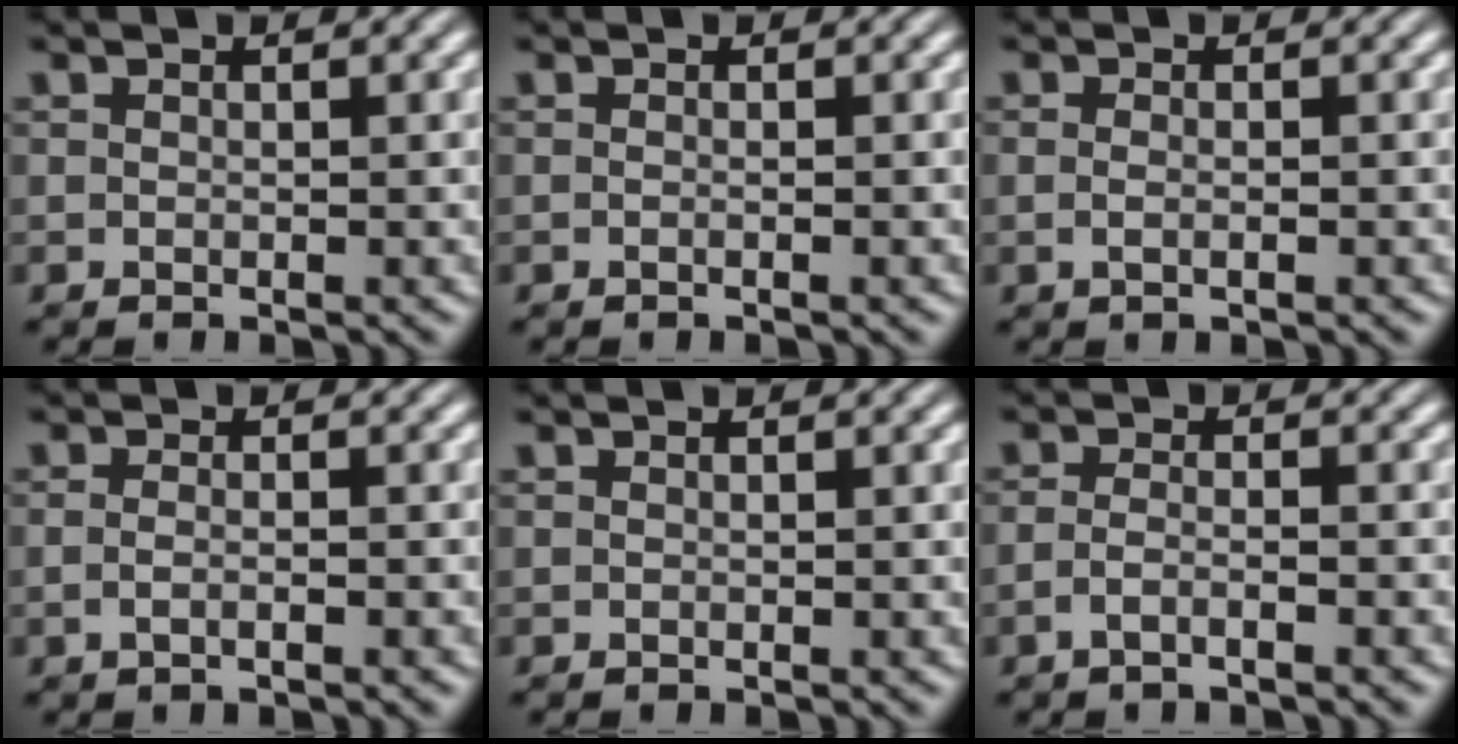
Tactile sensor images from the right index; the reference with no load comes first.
{"total": 0.6, "force": [-0.5, -0.2, 0.3], "torque": [-0.006, 0.000, -0.009]}
{"total": 1.0, "force": [-0.4, -0.5, 0.8], "torque": [-0.018, -0.006, -0.002]}
{"total": 1.2, "force": [-0.8, -0.4, 0.9], "torque": [-0.021, -0.005, -0.009]}
{"total": 0.0}
{"total": 2.0, "force": [-1.5, -0.5, 1.2], "torque": [-0.028, -0.009, -0.023]}